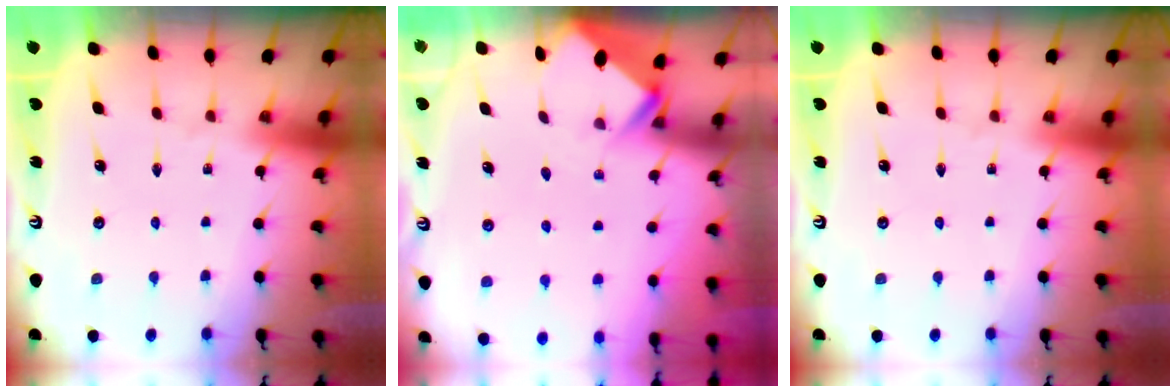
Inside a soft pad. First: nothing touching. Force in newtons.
{"total": 2.9, "press": 2.9, "slide": 0.2}
{"total": 0.0}